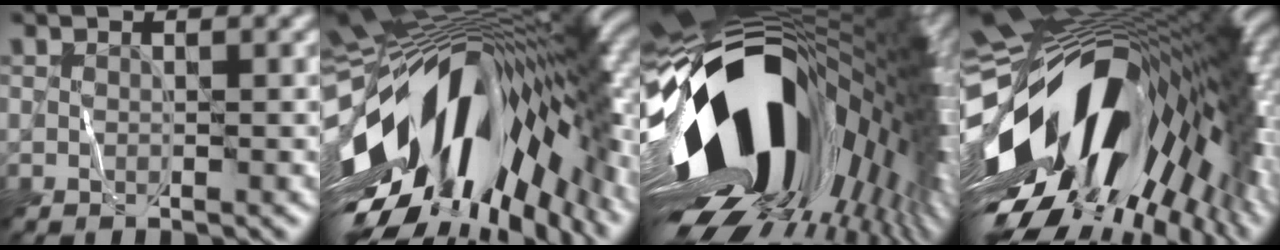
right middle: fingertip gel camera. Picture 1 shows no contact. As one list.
[{"total": 18.8, "force": [-4.3, 9.2, 15.8], "torque": [-0.290, -0.026, -0.070]}, {"total": 20.6, "force": [-2.9, 10.7, 17.4], "torque": [-0.300, -0.054, -0.049]}, {"total": 20.2, "force": [-3.2, 10.2, 17.2], "torque": [-0.312, -0.039, -0.058]}]